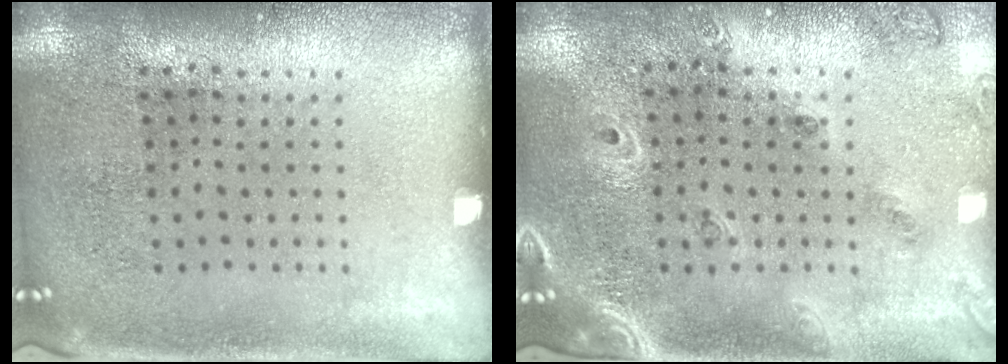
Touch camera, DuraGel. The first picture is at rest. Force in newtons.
{"total": 1.5, "press": 1.4, "slide": 0.6}